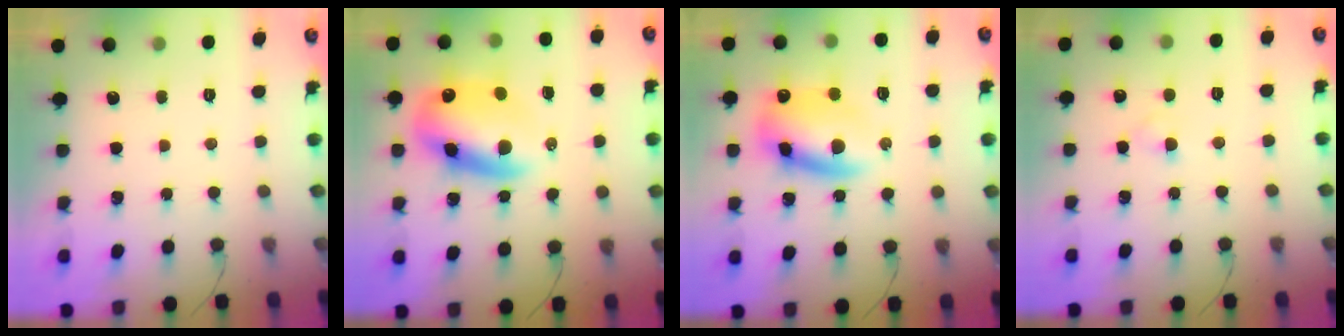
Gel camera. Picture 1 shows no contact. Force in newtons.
{"total": 14.0, "press": 13.4, "slide": 3.9}
{"total": 12.2, "press": 11.9, "slide": 2.6}
{"total": 2.1, "press": 1.9, "slide": 0.9}